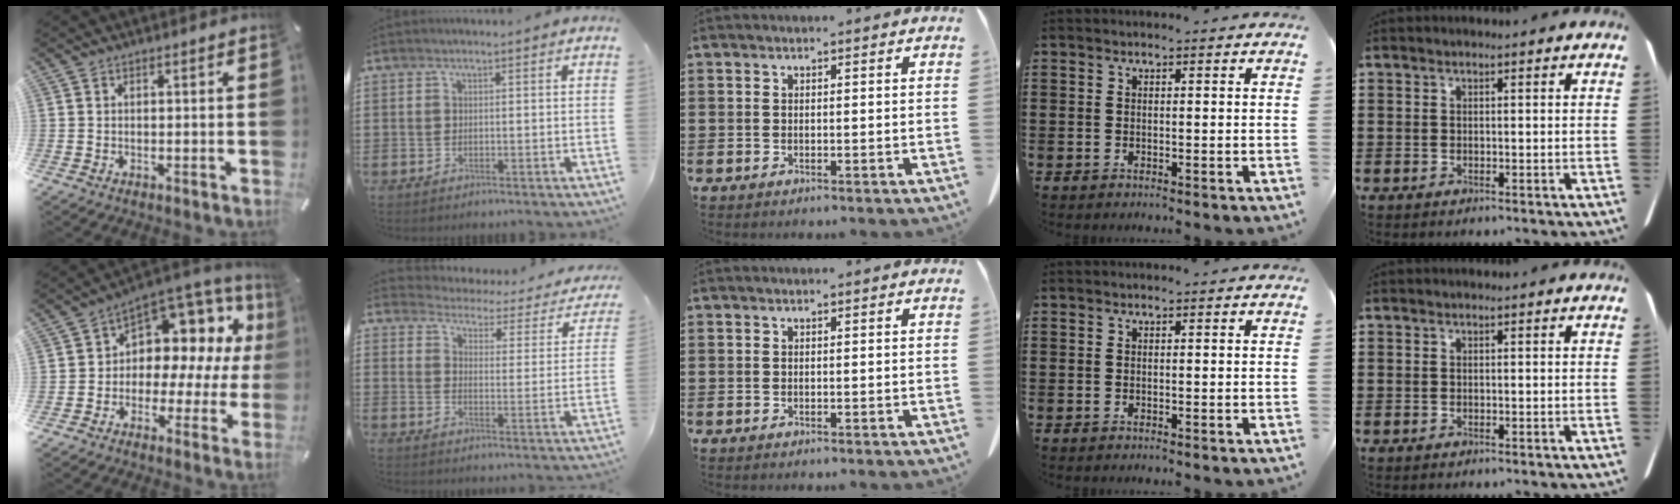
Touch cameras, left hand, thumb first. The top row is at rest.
{"thumb": {"total": 9.4, "force": [3.7, 7.3, 4.7], "torque": [-0.075, -0.054, 0.068]}, "index": {"total": 2.3, "force": [2.2, 0.6, 0.1], "torque": [-0.025, -0.025, 0.028]}}